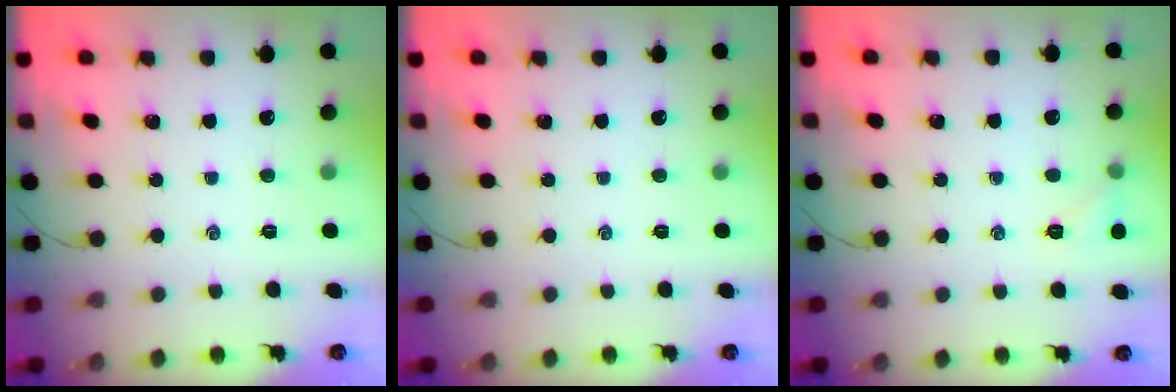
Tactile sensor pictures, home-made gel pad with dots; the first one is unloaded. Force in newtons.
{"total": 0.0}
{"total": 5.6, "press": 5.4, "slide": 1.5}